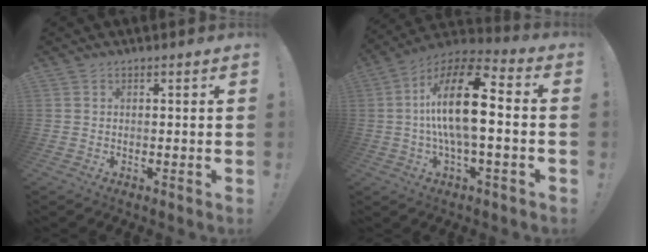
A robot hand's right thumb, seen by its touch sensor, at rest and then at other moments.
{"total": 19.5, "force": [0.8, 6.7, 18.3], "torque": [-0.334, 0.003, 0.006]}